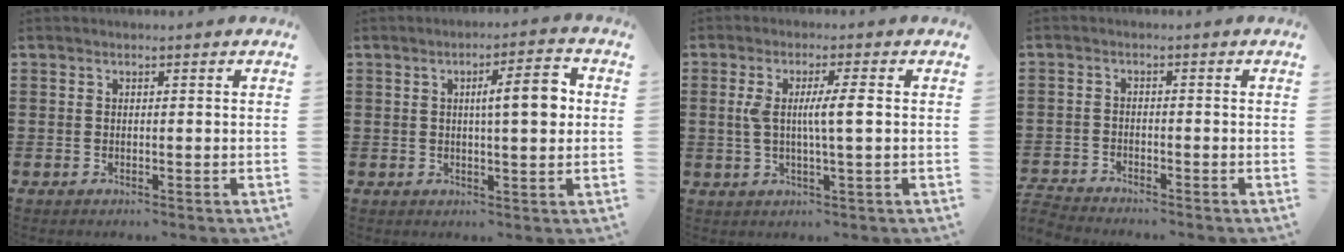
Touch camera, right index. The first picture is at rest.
{"total": 6.4, "force": [1.1, 1.2, 6.2], "torque": [-0.101, -0.001, 0.012]}
{"total": 5.4, "force": [0.3, 0.4, 5.4], "torque": [-0.107, -0.007, -0.001]}
{"total": 2.4, "force": [-2.4, 0.1, -0.1], "torque": [-0.003, 0.000, -0.051]}